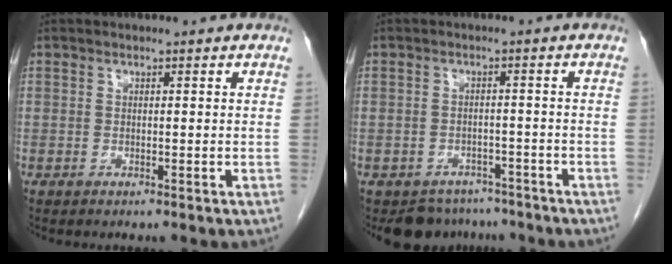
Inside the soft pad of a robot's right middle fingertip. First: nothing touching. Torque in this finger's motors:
{"motor_torque": [0.03, -0.02, 0.01, 0.00]}